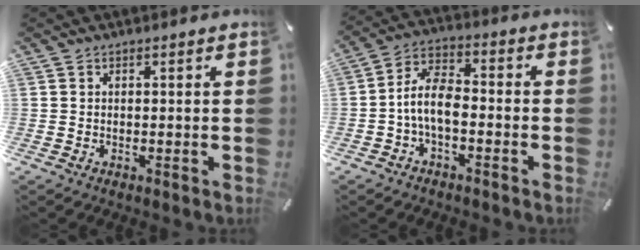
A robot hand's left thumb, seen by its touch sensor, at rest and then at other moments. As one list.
[{"total": 8.2, "force": [-3.0, 4.2, 6.4], "torque": [-0.131, 0.014, -0.055]}]